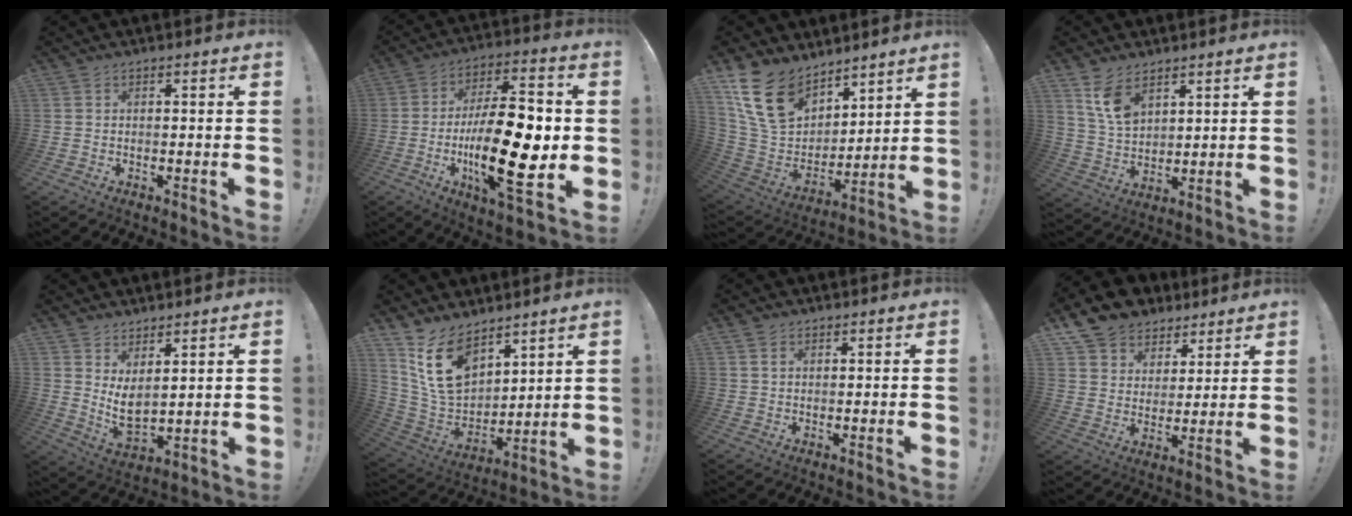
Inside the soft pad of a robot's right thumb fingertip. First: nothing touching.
{"total": 25.7, "force": [-3.6, 10.2, 23.3], "torque": [-0.417, 0.007, -0.058]}
{"total": 18.2, "force": [11.6, 10.9, 8.8], "torque": [-0.168, -0.060, 0.227]}
{"total": 9.2, "force": [5.9, 5.3, 4.8], "torque": [-0.087, -0.024, 0.115]}
{"total": 6.9, "force": [3.8, 3.6, 4.4], "torque": [-0.071, -0.046, 0.076]}
{"total": 16.0, "force": [9.0, 10.0, 8.7], "torque": [-0.148, -0.052, 0.178]}
{"total": 1.5, "force": [0.9, 1.0, 0.7], "torque": [-0.005, -0.003, 0.014]}
{"total": 11.4, "force": [8.0, 7.7, 2.5], "torque": [-0.044, -0.059, 0.158]}